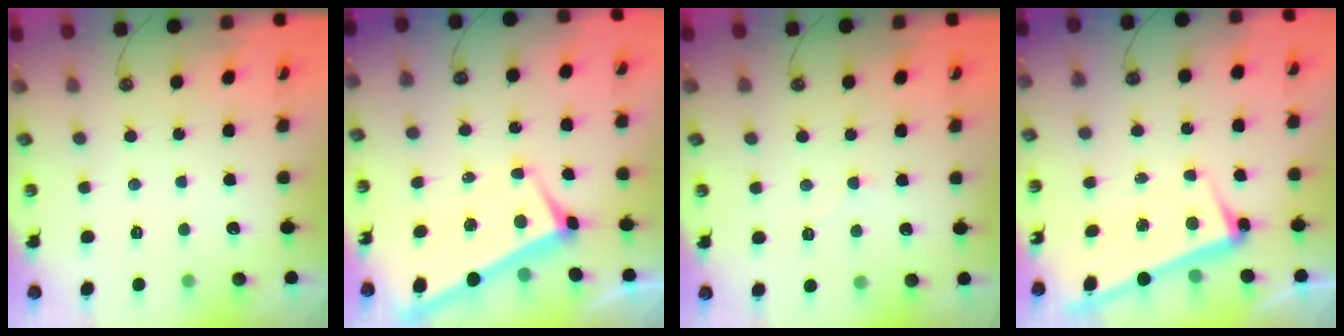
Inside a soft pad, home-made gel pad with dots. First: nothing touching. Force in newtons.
{"total": 2.9, "press": 2.8, "slide": 0.9}
{"total": 1.0, "press": 1.0, "slide": 0.2}
{"total": 2.6, "press": 2.4, "slide": 1.1}